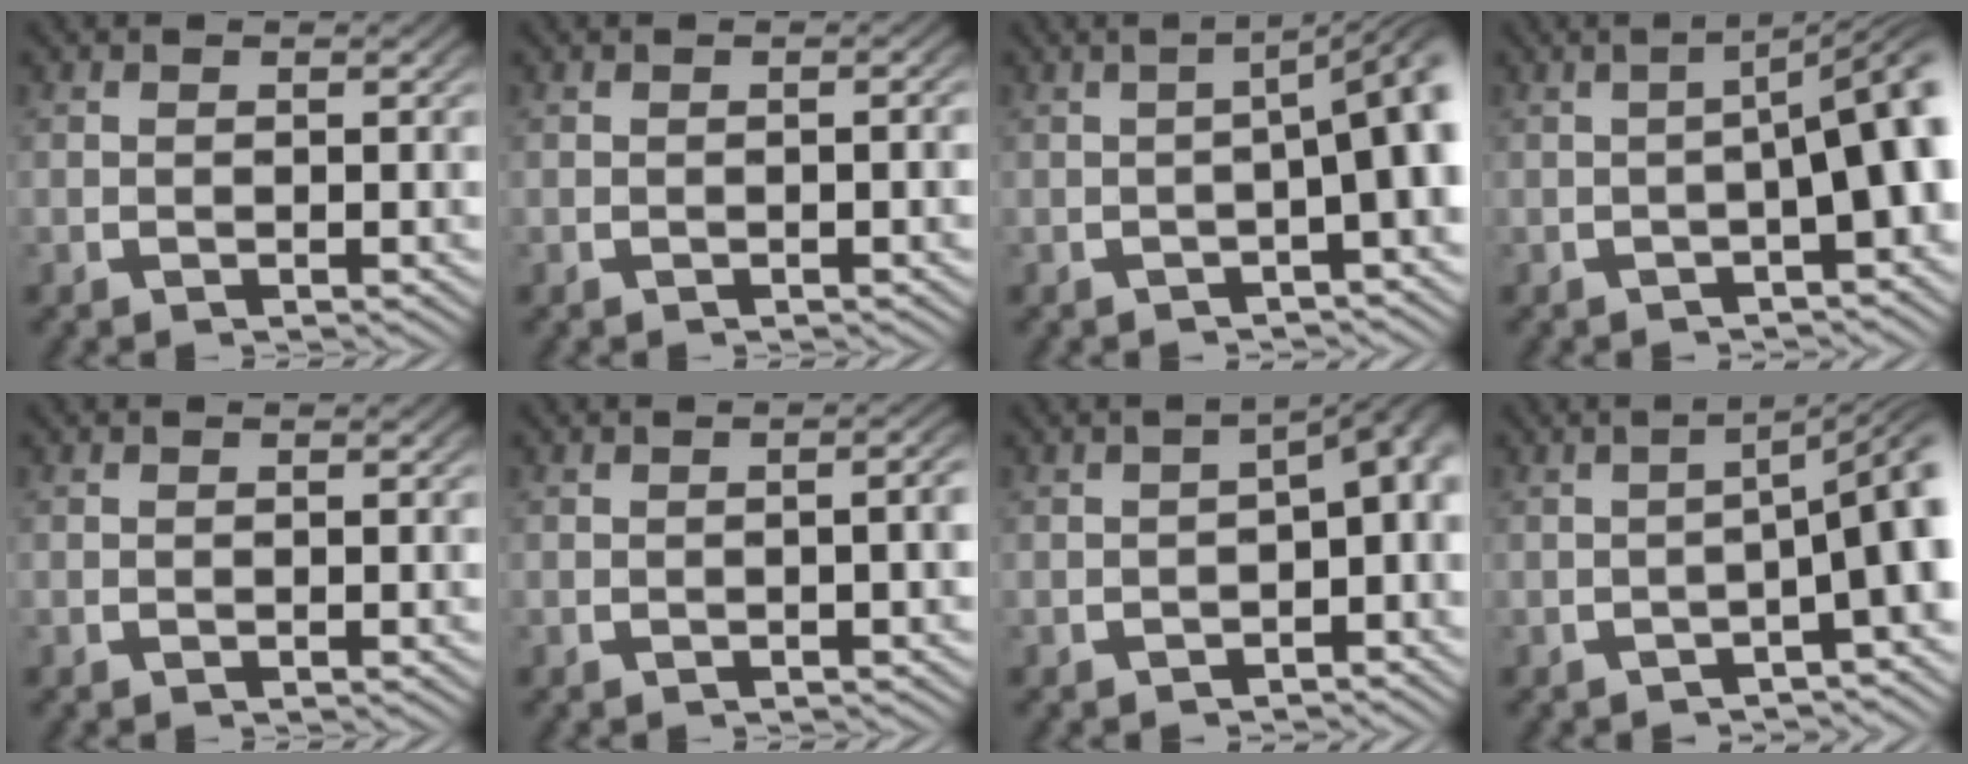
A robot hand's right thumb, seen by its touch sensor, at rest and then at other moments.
{"total": 0.5, "force": [-0.3, -0.1, 0.5], "torque": [-0.006, 0.005, -0.004]}
{"total": 6.1, "force": [-0.3, 1.9, 5.8], "torque": [-0.076, 0.010, -0.004]}
{"total": 6.5, "force": [-0.3, 2.2, 6.1], "torque": [-0.082, 0.008, -0.004]}
{"total": 0.0}
{"total": 1.7, "force": [-0.4, 0.2, 1.6], "torque": [-0.021, 0.006, -0.005]}
{"total": 4.5, "force": [-1.0, 2.1, 3.8], "torque": [-0.046, -0.003, -0.011]}
{"total": 6.4, "force": [-1.2, 2.0, 5.9], "torque": [-0.084, 0.003, -0.014]}